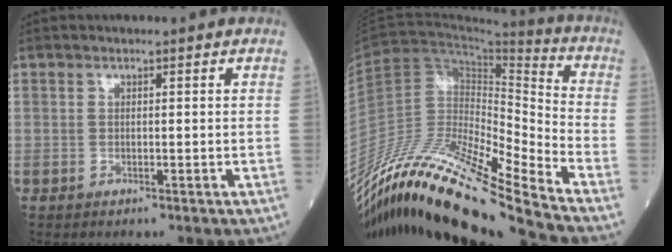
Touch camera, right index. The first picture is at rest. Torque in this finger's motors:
{"motor_torque": [-1.07, -0.85, -0.70, -0.21]}